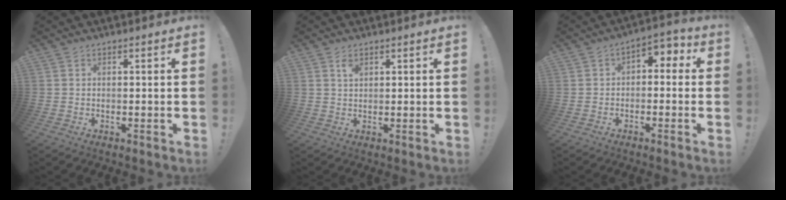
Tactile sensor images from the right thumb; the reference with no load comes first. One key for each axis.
{"total": 2.4, "fx": 1.3, "fy": 1.3, "fz": 1.4, "tx": -0.013, "ty": -0.006, "tz": 0.021}
{"total": 3.9, "fx": -1.6, "fy": 2.7, "fz": 2.3, "tx": -0.025, "ty": 0.015, "tz": -0.029}